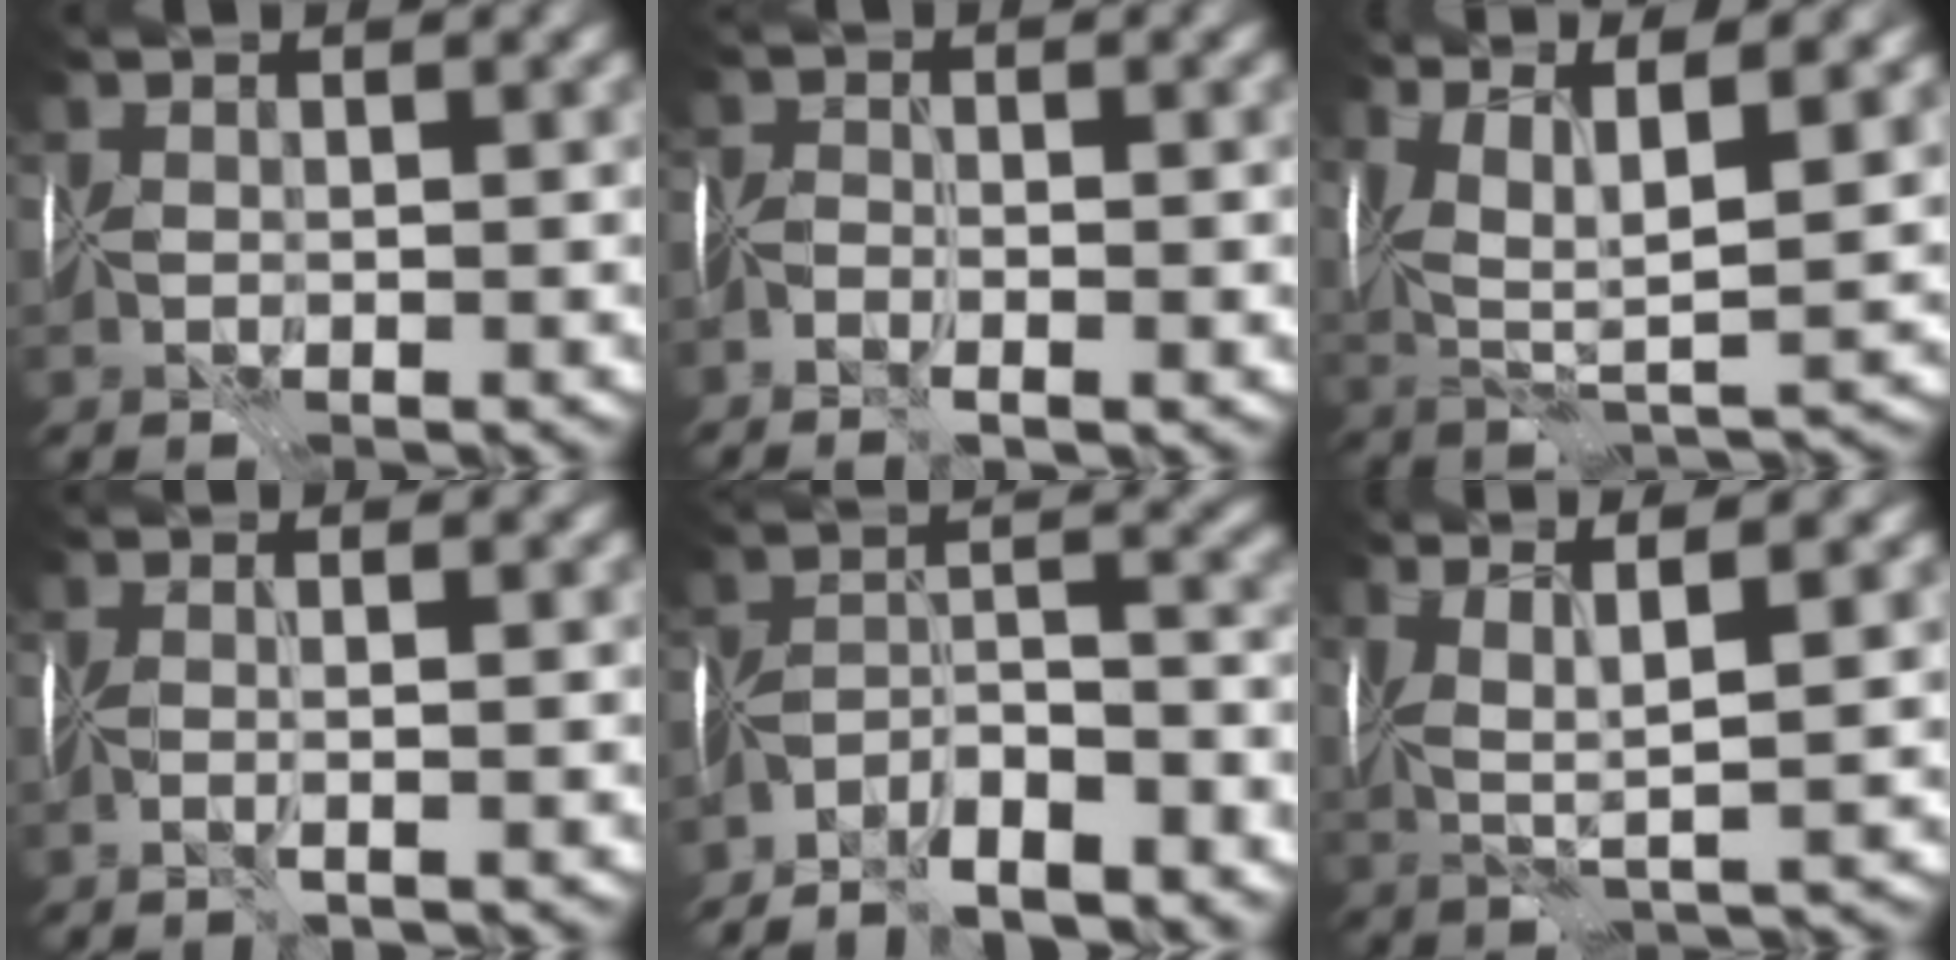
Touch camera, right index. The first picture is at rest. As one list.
[{"total": 1.9, "force": [-1.6, 0.4, 1.0], "torque": [-0.014, 0.002, -0.034]}, {"total": 7.7, "force": [3.5, 2.0, 6.5], "torque": [-0.130, 0.002, 0.064]}, {"total": 1.2, "force": [-0.5, -0.2, 1.1], "torque": [0.001, 0.003, -0.016]}, {"total": 7.8, "force": [-6.8, 1.7, 3.5], "torque": [-0.046, 0.003, -0.124]}, {"total": 4.3, "force": [1.5, 0.2, 4.0], "torque": [-0.079, 0.000, 0.031]}]